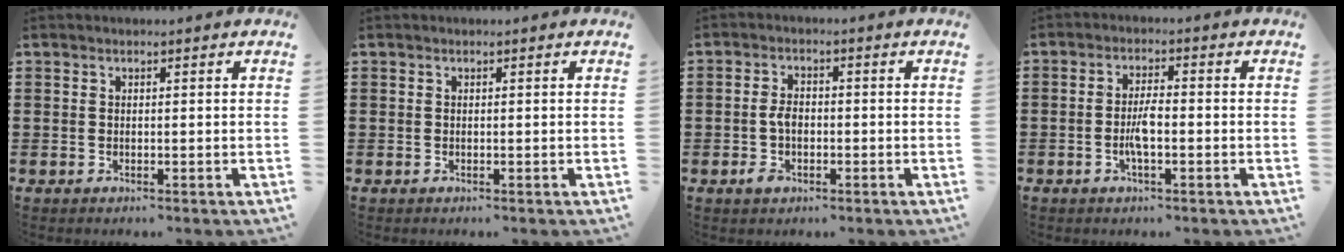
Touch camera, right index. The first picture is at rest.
{"total": 0.0}
{"total": 3.4, "force": [-0.9, 2.1, 2.5], "torque": [-0.063, -0.002, -0.021]}
{"total": 3.6, "force": [-1.1, 0.9, 3.3], "torque": [-0.074, -0.002, -0.024]}